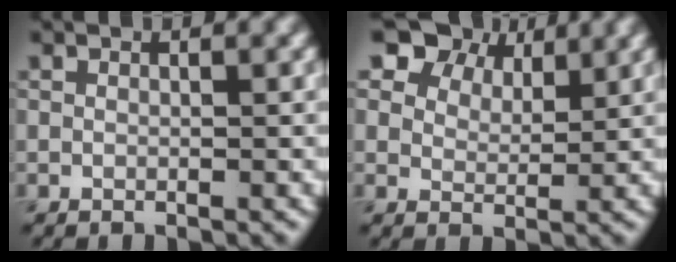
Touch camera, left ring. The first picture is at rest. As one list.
[{"total": 7.0, "force": [5.4, 3.7, 2.5], "torque": [-0.061, -0.009, 0.101]}]